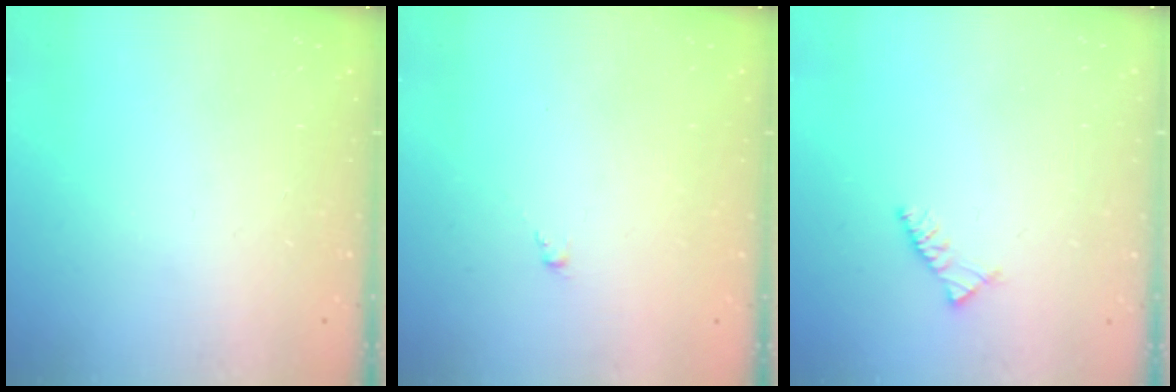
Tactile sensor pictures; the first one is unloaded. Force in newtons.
{"total": 0.0}
{"total": 3.0, "press": 2.9, "slide": 0.8}